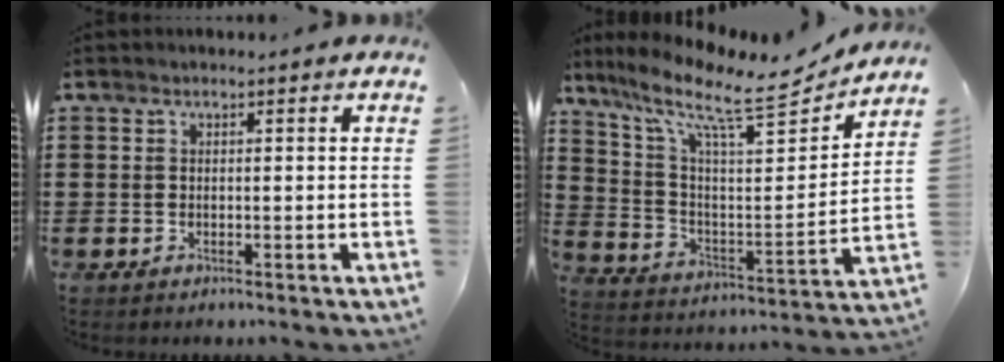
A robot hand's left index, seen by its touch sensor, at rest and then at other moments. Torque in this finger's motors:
{"motor_torque": [2.14, 0.00, 0.44, 0.15]}